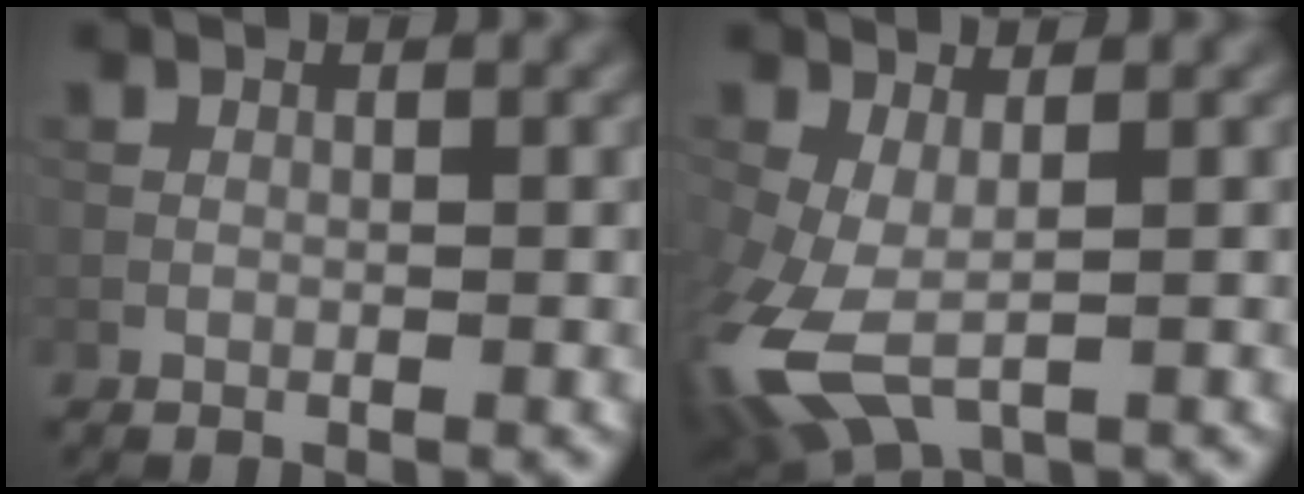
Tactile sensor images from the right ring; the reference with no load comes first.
{"total": 7.6, "force": [-2.6, 3.5, 6.3], "torque": [-0.161, -0.024, -0.041]}